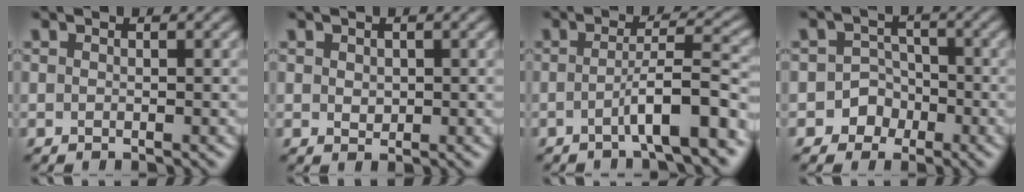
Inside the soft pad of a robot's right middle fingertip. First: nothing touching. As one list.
[{"total": 0.9, "force": [0.2, 0.8, 0.5], "torque": [-0.010, -0.002, 0.005]}, {"total": 5.5, "force": [-2.3, 0.7, 5.0], "torque": [-0.073, 0.017, -0.044]}, {"total": 3.7, "force": [-1.8, 3.2, 0.3], "torque": [0.034, 0.008, -0.043]}]